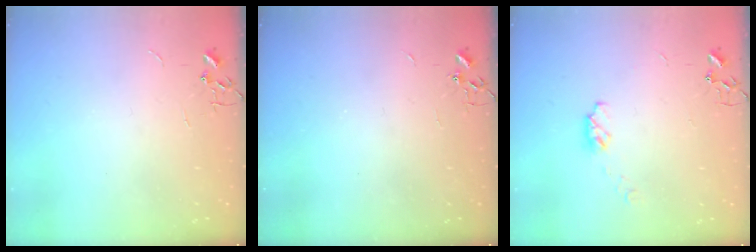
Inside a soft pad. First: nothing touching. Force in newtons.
{"total": 2.1, "press": 2.1, "slide": 0.4}
{"total": 4.9, "press": 4.9, "slide": 0.4}